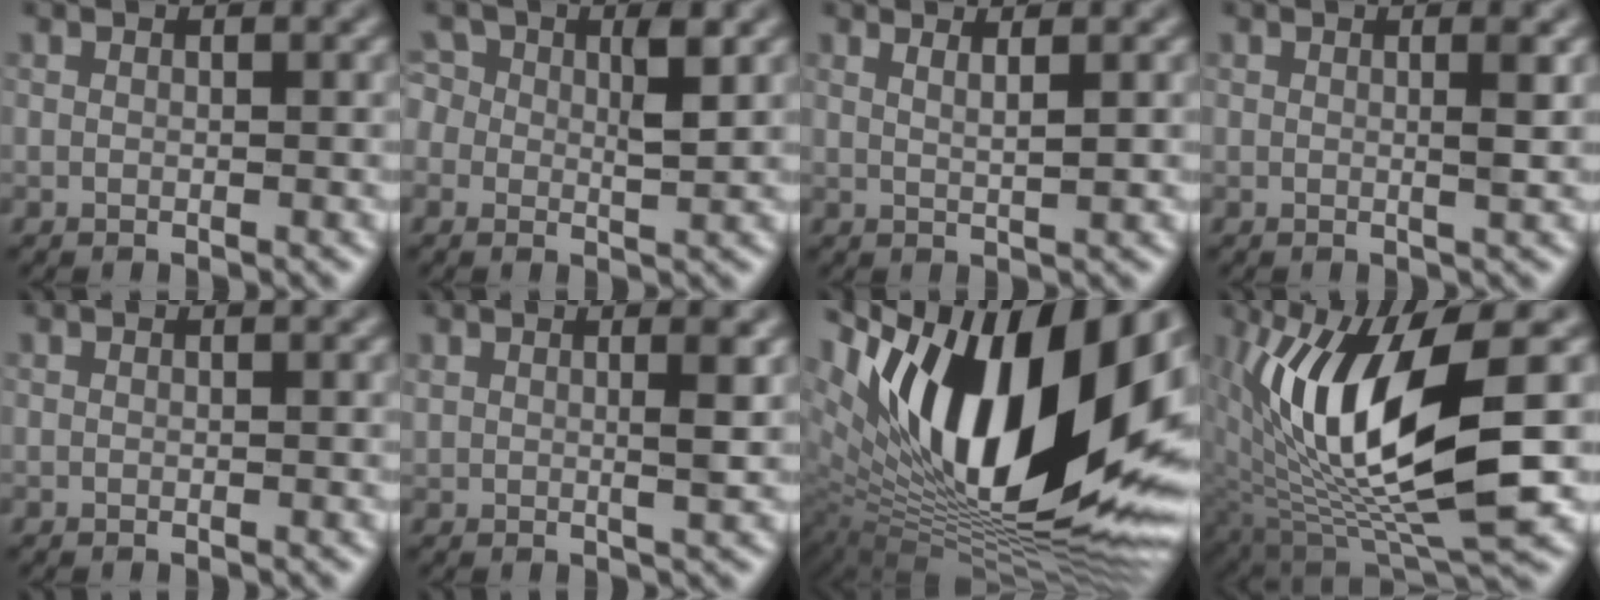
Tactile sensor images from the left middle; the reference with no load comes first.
{"total": 2.3, "force": [0.5, 1.7, 1.5], "torque": [-0.020, 0.001, 0.011]}
{"total": 1.3, "force": [0.6, 0.3, 1.1], "torque": [-0.006, 0.002, 0.009]}
{"total": 1.7, "force": [0.1, 0.5, 1.6], "torque": [-0.013, 0.005, -0.002]}
{"total": 0.0}
{"total": 2.4, "force": [0.6, 0.7, 2.2], "torque": [-0.020, 0.007, 0.006]}
{"total": 18.3, "force": [4.6, 8.4, 15.6], "torque": [-0.250, 0.028, 0.069]}
{"total": 11.6, "force": [1.0, 3.5, 11.1], "torque": [-0.214, -0.019, 0.028]}